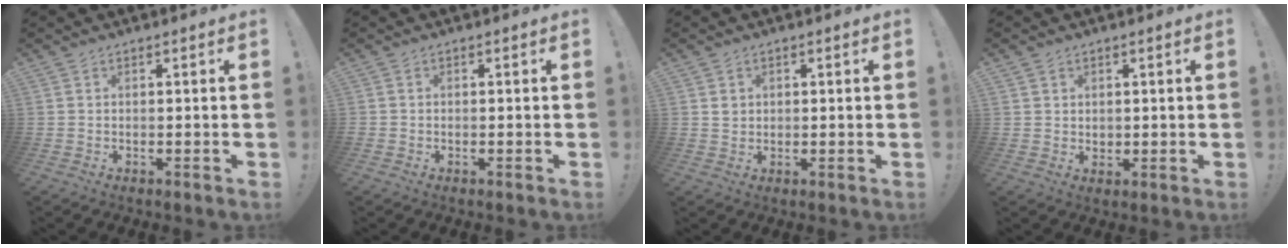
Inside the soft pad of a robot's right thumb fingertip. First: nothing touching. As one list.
[{"total": 0.6, "force": [-0.3, 0.6, 0.0], "torque": [-0.007, 0.004, -0.003]}, {"total": 2.2, "force": [0.6, 2.0, 0.7], "torque": [-0.007, 0.001, 0.010]}, {"total": 2.6, "force": [1.6, 2.1, 0.0], "torque": [0.004, -0.007, 0.028]}]